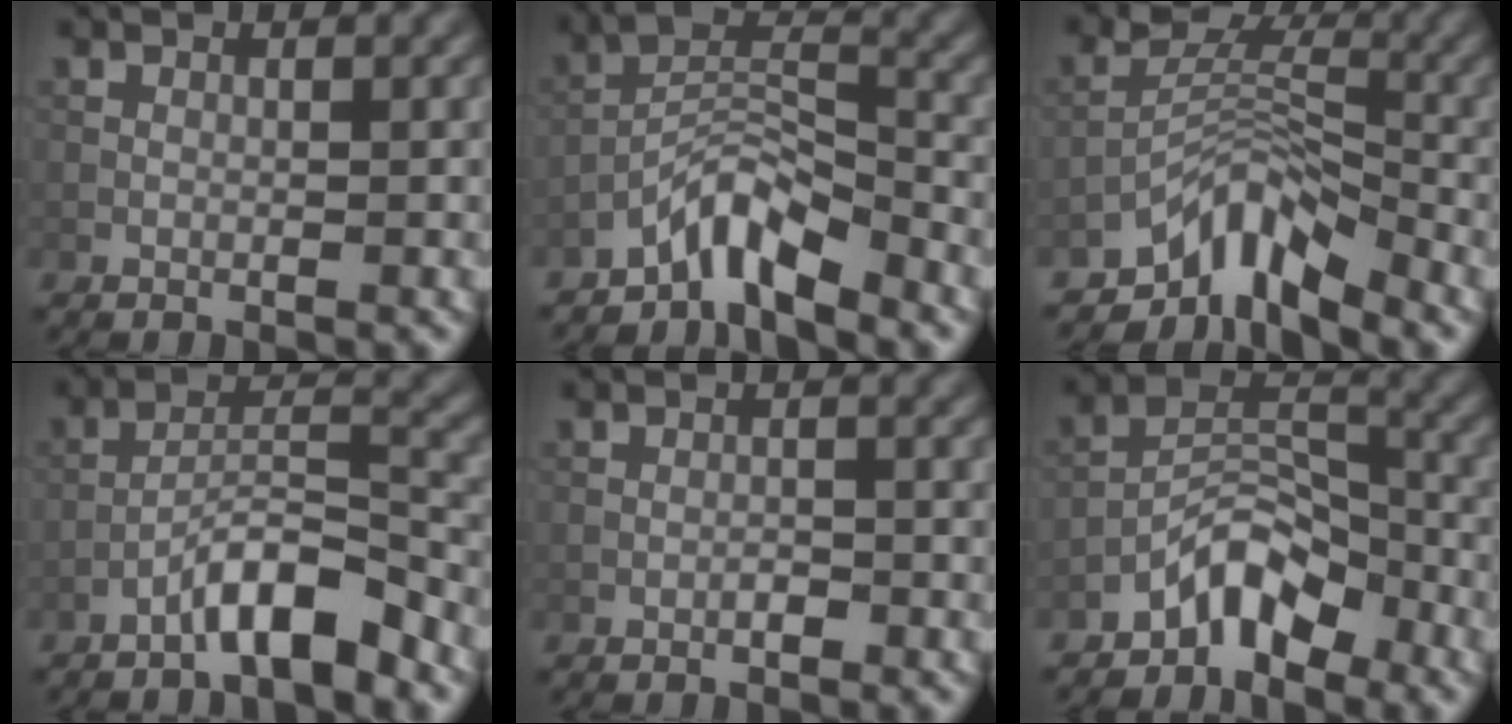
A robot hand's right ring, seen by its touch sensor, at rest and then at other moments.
{"total": 4.8, "force": [-3.9, 1.1, 2.5], "torque": [-0.042, 0.010, -0.084]}
{"total": 5.8, "force": [-4.3, 2.5, 3.0], "torque": [-0.033, 0.004, -0.089]}
{"total": 5.3, "force": [-3.7, 0.9, 3.7], "torque": [-0.064, 0.016, -0.069]}
{"total": 0.9, "force": [-0.5, 0.3, 0.6], "torque": [-0.012, 0.002, -0.009]}
{"total": 4.6, "force": [-3.4, 2.0, 2.2], "torque": [-0.025, 0.017, -0.069]}